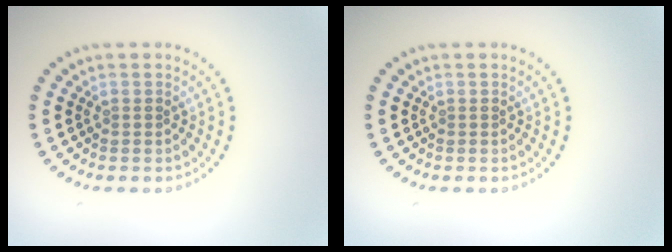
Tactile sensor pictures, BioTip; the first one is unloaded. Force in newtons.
{"total": 0.0}